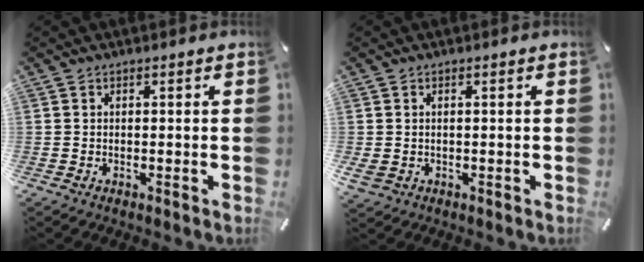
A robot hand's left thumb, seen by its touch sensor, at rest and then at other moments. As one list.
[{"total": 1.8, "force": [0.0, 1.4, 1.2], "torque": [-0.031, 0.001, -0.002]}]